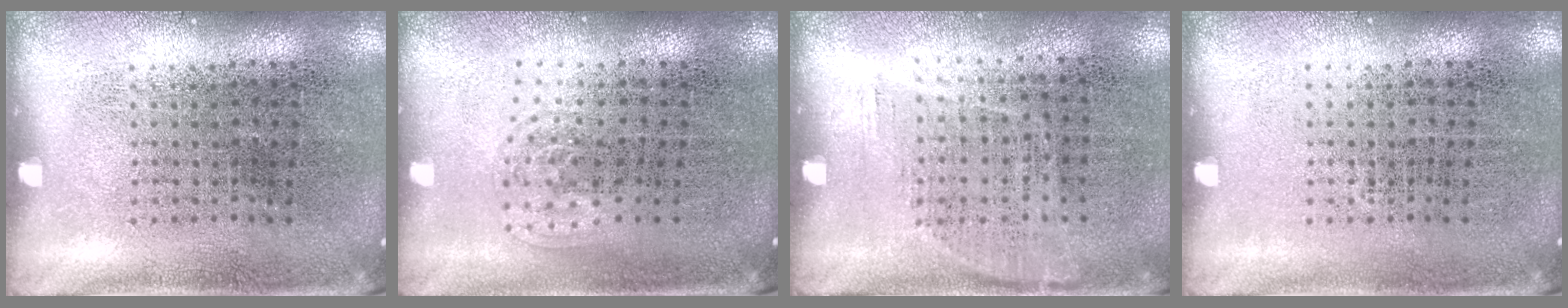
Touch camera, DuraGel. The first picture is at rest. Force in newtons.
{"total": 0.9, "press": 0.7, "slide": 0.6}
{"total": 1.1, "press": 0.9, "slide": 0.7}
{"total": 0.0}